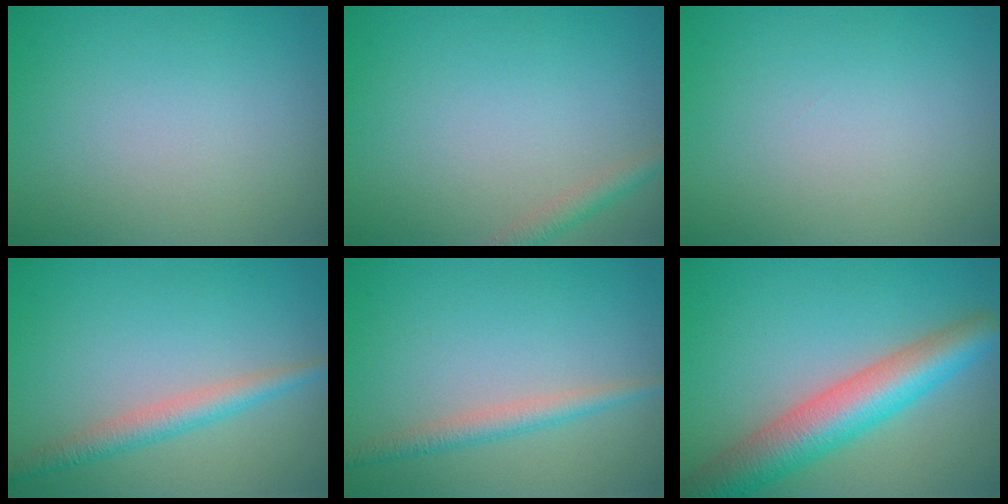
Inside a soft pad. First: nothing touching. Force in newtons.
{"total": 1.9, "press": 1.9, "slide": 0.0}
{"total": 0.0}
{"total": 2.8, "press": 2.8, "slide": 0.1}
{"total": 2.2, "press": 2.2, "slide": 0.0}
{"total": 7.6, "press": 7.6, "slide": 0.4}